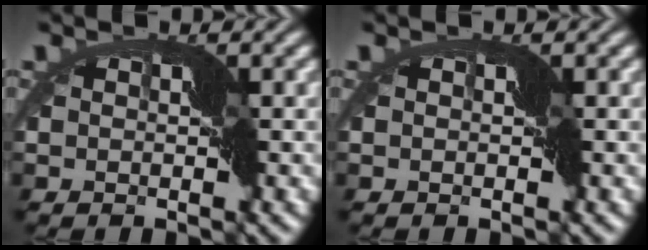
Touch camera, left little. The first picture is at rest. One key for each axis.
{"total": 0.0}